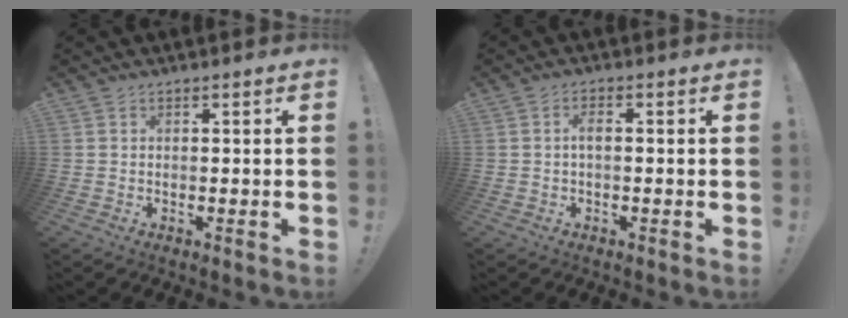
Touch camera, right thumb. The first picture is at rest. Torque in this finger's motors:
{"motor_torque": [-0.09, 0.03, 0.01, 0.14, 0.01]}